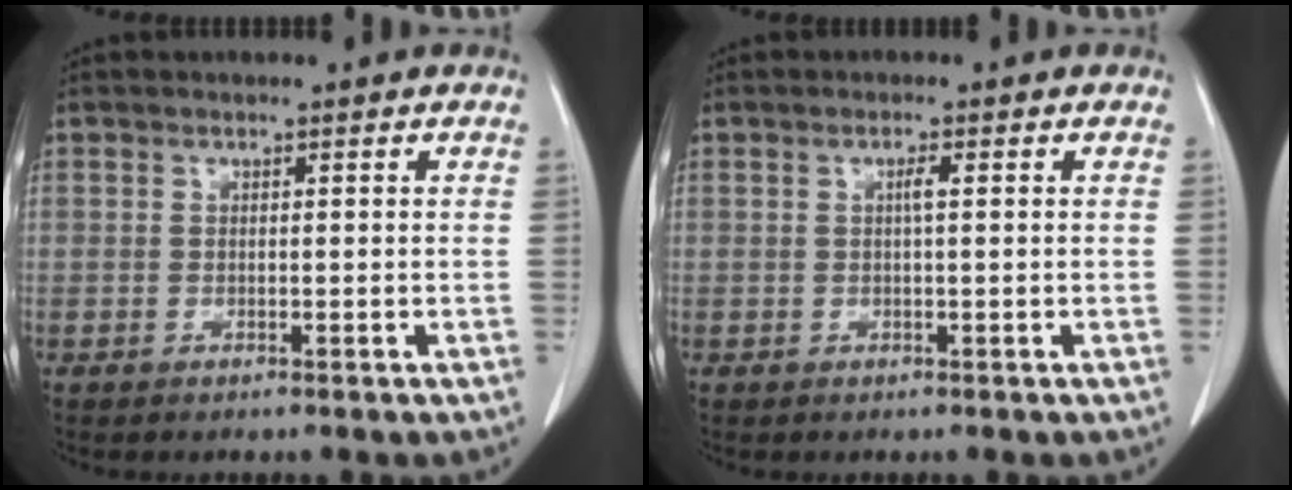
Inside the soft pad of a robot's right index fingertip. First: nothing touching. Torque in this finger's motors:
{"motor_torque": [0.24, -0.07, 0.01, 0.03]}